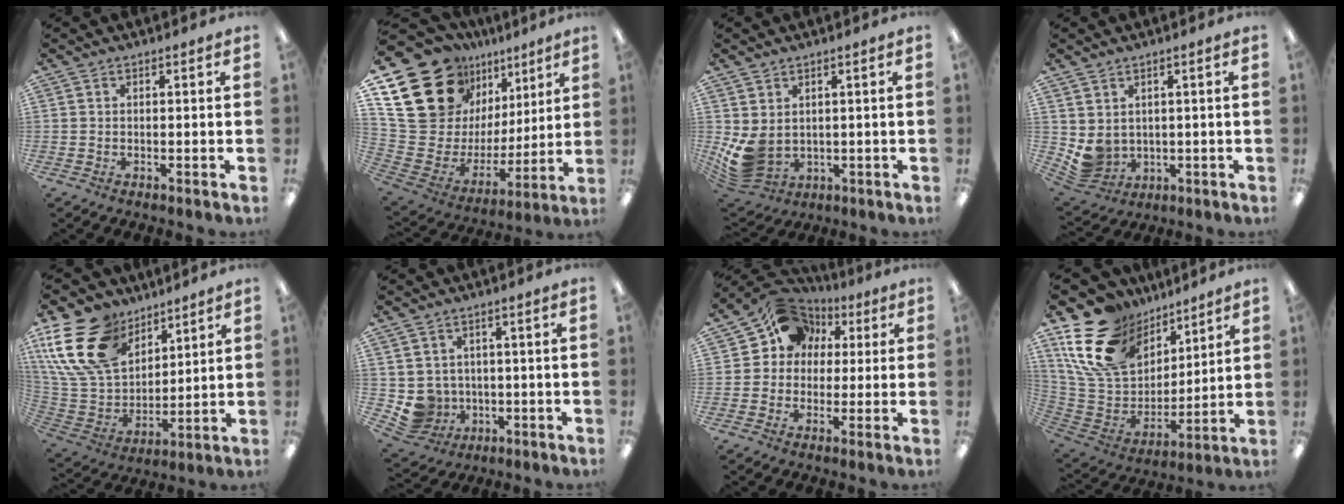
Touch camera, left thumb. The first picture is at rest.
{"total": 22.8, "force": [13.4, 15.1, 10.4], "torque": [-0.202, -0.096, 0.271]}
{"total": 6.8, "force": [1.3, 4.8, 4.6], "torque": [-0.118, -0.017, 0.029]}
{"total": 4.4, "force": [1.8, 3.6, 1.7], "torque": [-0.056, -0.015, 0.037]}
{"total": 21.0, "force": [12.0, 13.7, 10.3], "torque": [-0.252, -0.066, 0.223]}
{"total": 5.9, "force": [0.2, 5.8, 1.2], "torque": [-0.059, -0.004, 0.013]}
{"total": 11.4, "force": [4.7, 10.0, 2.9], "torque": [-0.054, -0.024, 0.090]}
{"total": 19.4, "force": [11.7, 12.7, 8.8], "torque": [-0.192, -0.057, 0.221]}